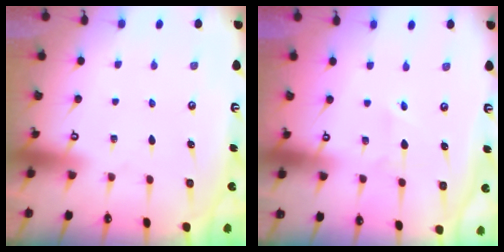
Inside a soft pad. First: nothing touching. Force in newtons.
{"total": 2.3, "press": 2.0, "slide": 1.0}